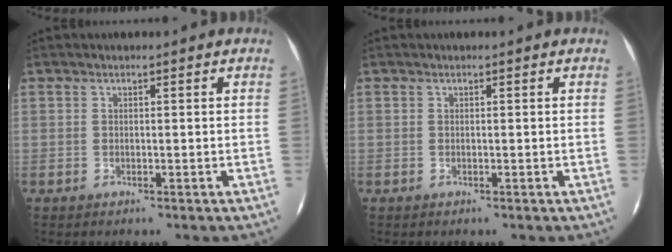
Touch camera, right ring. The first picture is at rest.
{"total": 0.0}